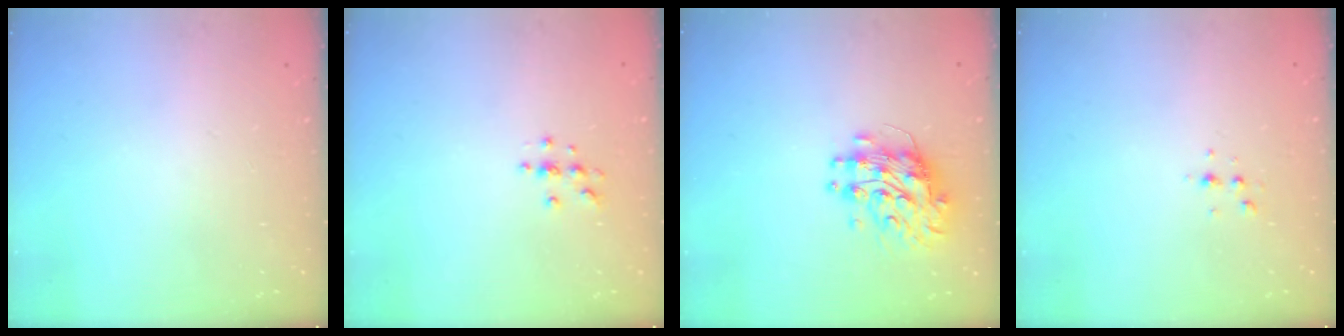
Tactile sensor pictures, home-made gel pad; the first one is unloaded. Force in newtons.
{"total": 3.8, "press": 3.8, "slide": 0.4}
{"total": 9.9, "press": 9.9, "slide": 0.9}
{"total": 3.6, "press": 3.1, "slide": 1.7}